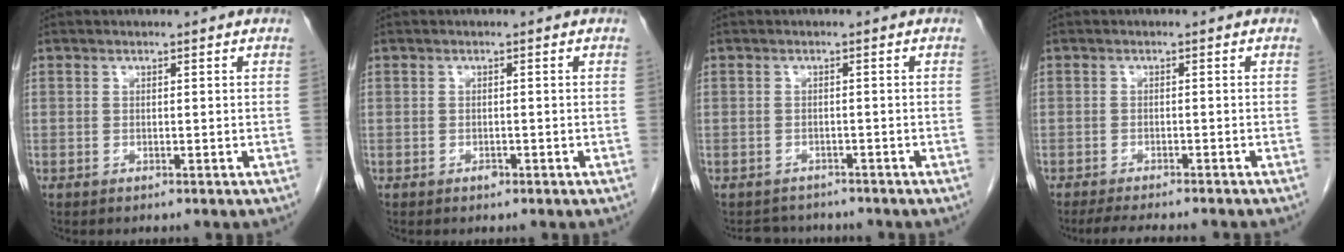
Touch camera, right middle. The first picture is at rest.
{"total": 0.8, "force": [-0.5, 0.4, 0.4], "torque": [-0.007, 0.002, -0.006]}
{"total": 3.4, "force": [-3.1, 1.2, -0.2], "torque": [-0.001, -0.003, -0.046]}
{"total": 8.2, "force": [-7.2, 0.7, 3.9], "torque": [-0.053, -0.016, -0.102]}